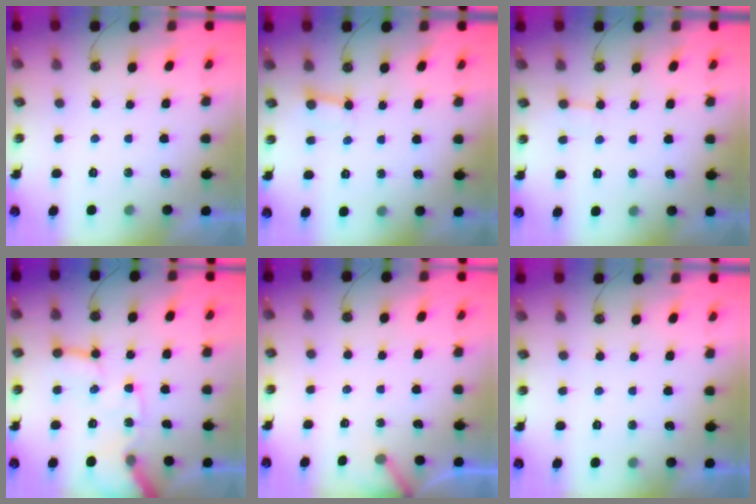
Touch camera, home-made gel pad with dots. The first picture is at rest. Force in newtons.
{"total": 2.7, "press": 2.7, "slide": 0.3}
{"total": 3.9, "press": 3.9, "slide": 0.3}
{"total": 12.6, "press": 12.5, "slide": 1.7}
{"total": 2.5, "press": 2.5, "slide": 0.1}
{"total": 4.0, "press": 4.0, "slide": 0.3}